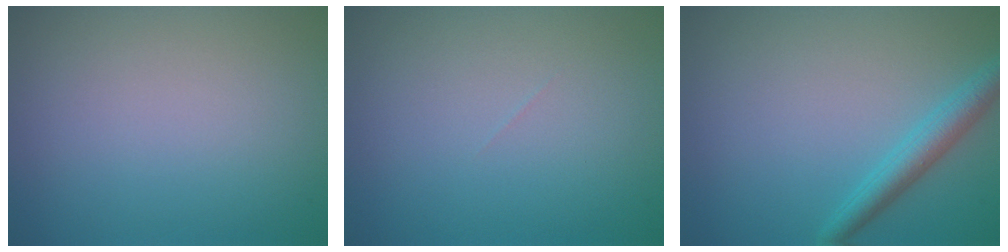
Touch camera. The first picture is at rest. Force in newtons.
{"total": 0.0}
{"total": 2.7, "press": 2.7, "slide": 0.0}